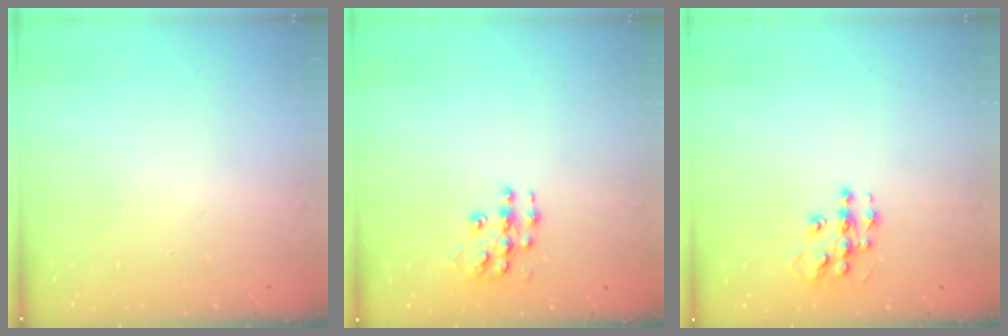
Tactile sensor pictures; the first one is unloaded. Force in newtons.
{"total": 8.9, "press": 8.8, "slide": 0.6}
{"total": 9.6, "press": 9.6, "slide": 0.5}